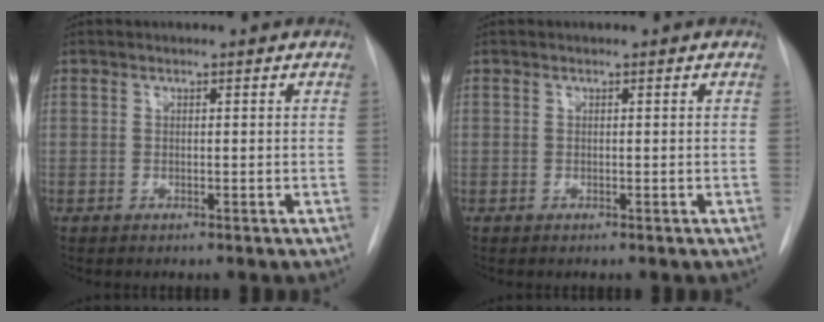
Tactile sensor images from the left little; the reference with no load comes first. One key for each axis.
{"total": 0.0}